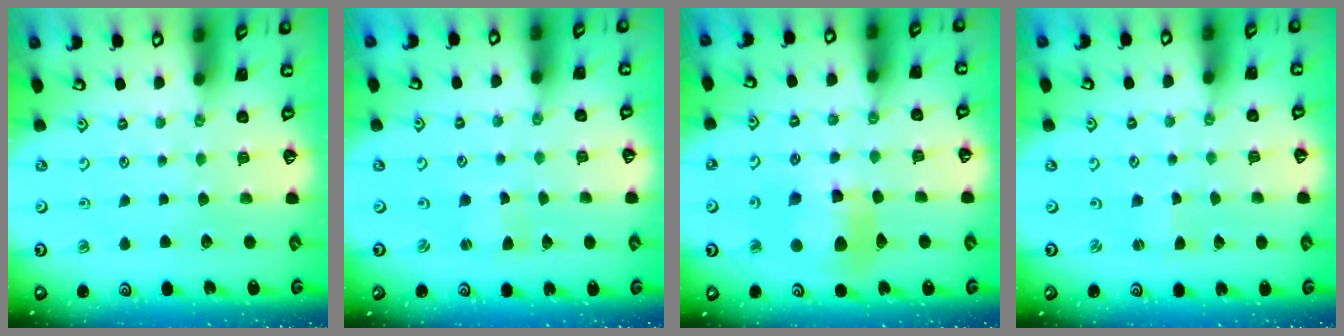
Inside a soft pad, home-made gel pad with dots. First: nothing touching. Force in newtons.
{"total": 1.0, "press": 0.9, "slide": 0.2}
{"total": 11.2, "press": 11.1, "slide": 1.2}
{"total": 0.7, "press": 0.7, "slide": 0.1}